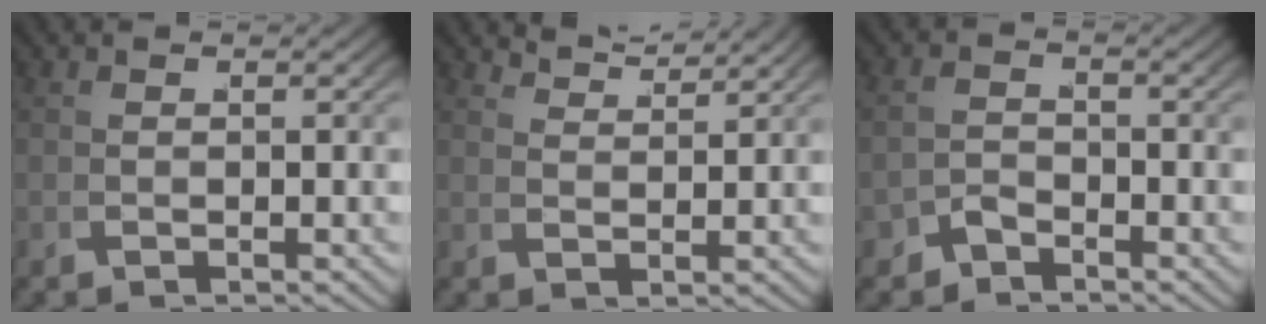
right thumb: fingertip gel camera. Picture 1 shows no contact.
{"total": 3.7, "force": [3.7, 0.0, 0.2], "torque": [0.004, 0.005, 0.068]}
{"total": 2.0, "force": [-1.9, 0.8, 0.0], "torque": [0.006, -0.009, -0.031]}